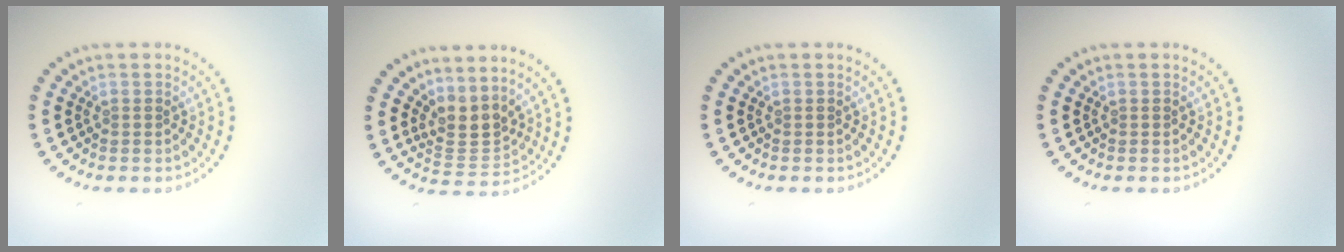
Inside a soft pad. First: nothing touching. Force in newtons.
{"total": 3.1, "press": 2.4, "slide": 2.0}
{"total": 0.0}
{"total": 0.0}